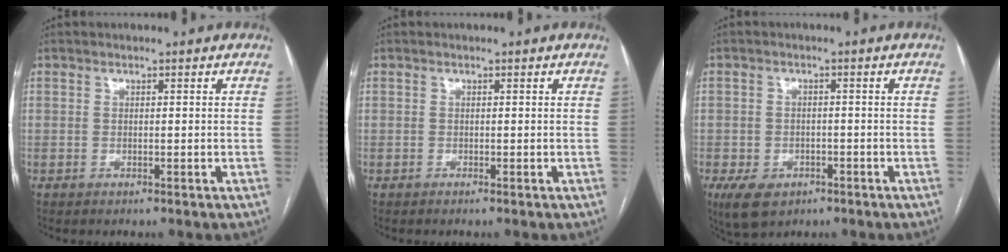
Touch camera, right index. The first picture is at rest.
{"total": 0.0}
{"total": 5.9, "force": [-3.2, 4.3, 2.6], "torque": [-0.047, -0.001, -0.040]}